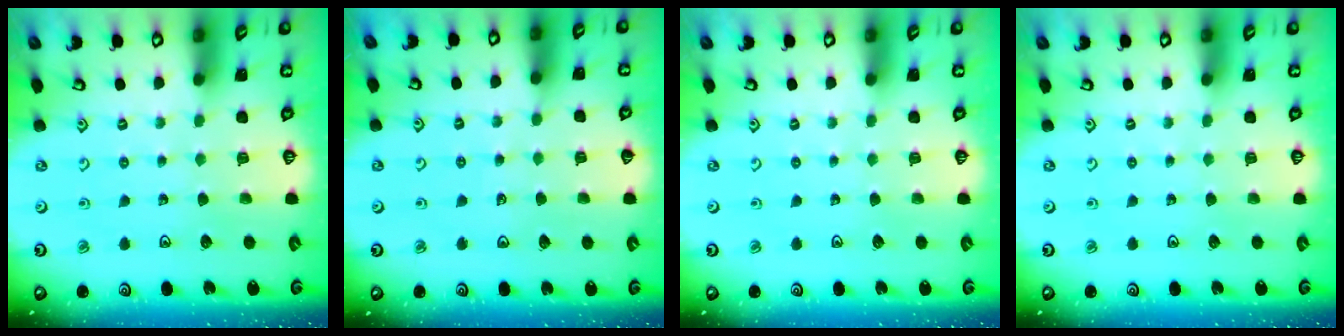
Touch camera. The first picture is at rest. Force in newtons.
{"total": 3.2, "press": 3.1, "slide": 0.4}
{"total": 0.0}
{"total": 0.0}